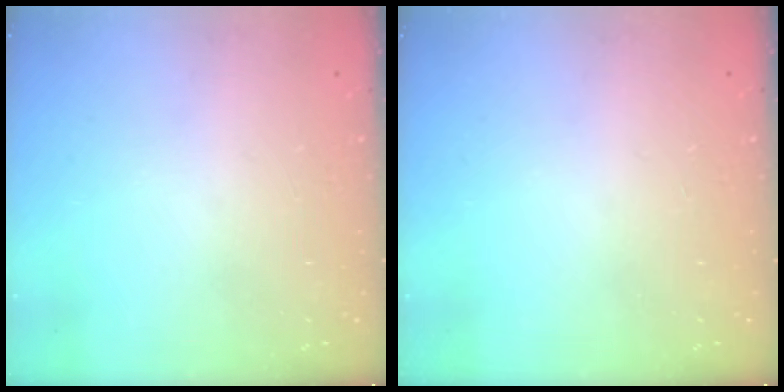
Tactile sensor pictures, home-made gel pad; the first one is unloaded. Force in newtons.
{"total": 0.0}